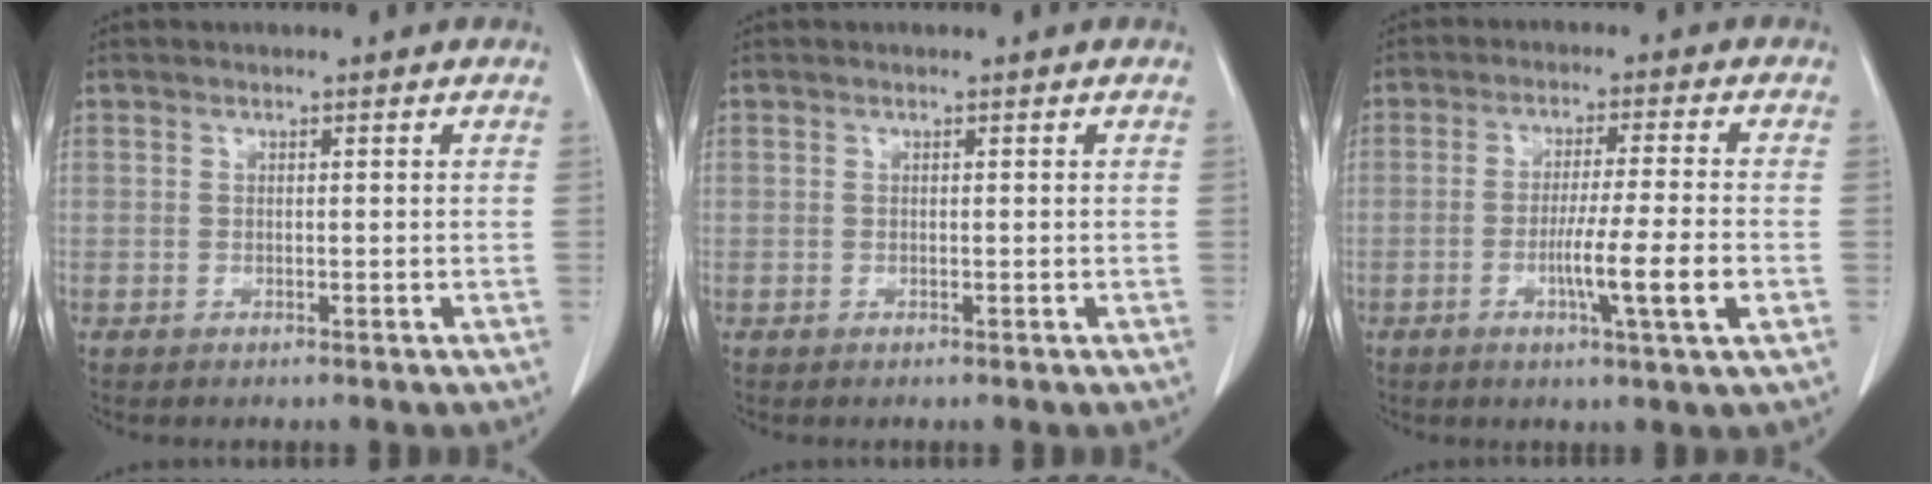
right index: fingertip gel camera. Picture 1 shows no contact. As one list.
[{"total": 0.0}, {"total": 8.2, "force": [-2.4, -0.8, 7.8], "torque": [-0.129, -0.016, -0.042]}]